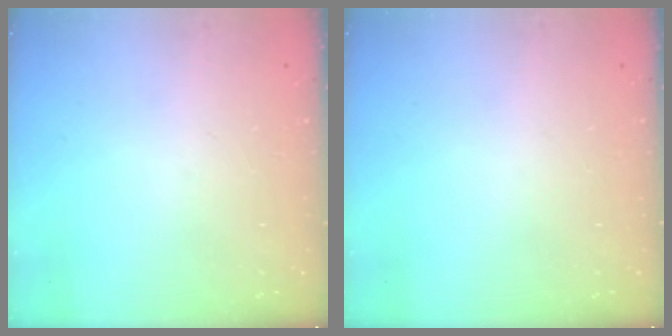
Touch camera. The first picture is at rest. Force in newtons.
{"total": 0.0}